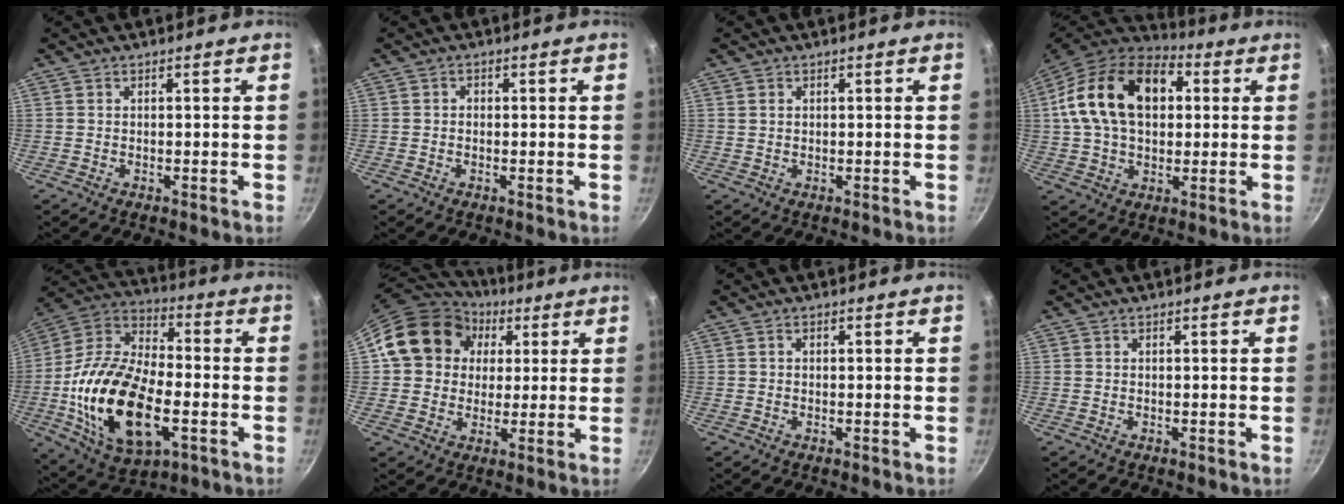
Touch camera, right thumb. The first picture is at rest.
{"total": 1.0, "force": [0.0, 0.9, 0.5], "torque": [-0.008, 0.006, -0.002]}
{"total": 1.1, "force": [0.4, 0.9, 0.5], "torque": [-0.008, 0.002, 0.008]}
{"total": 20.7, "force": [4.1, 13.8, 14.9], "torque": [-0.237, 0.022, 0.056]}
{"total": 25.5, "force": [-5.4, 13.8, 20.7], "torque": [-0.389, 0.024, -0.099]}
{"total": 16.4, "force": [4.2, 14.0, 7.4], "torque": [-0.103, 0.020, 0.063]}
{"total": 0.6, "force": [0.1, 0.5, 0.3], "torque": [-0.005, 0.005, 0.002]}
{"total": 0.0}